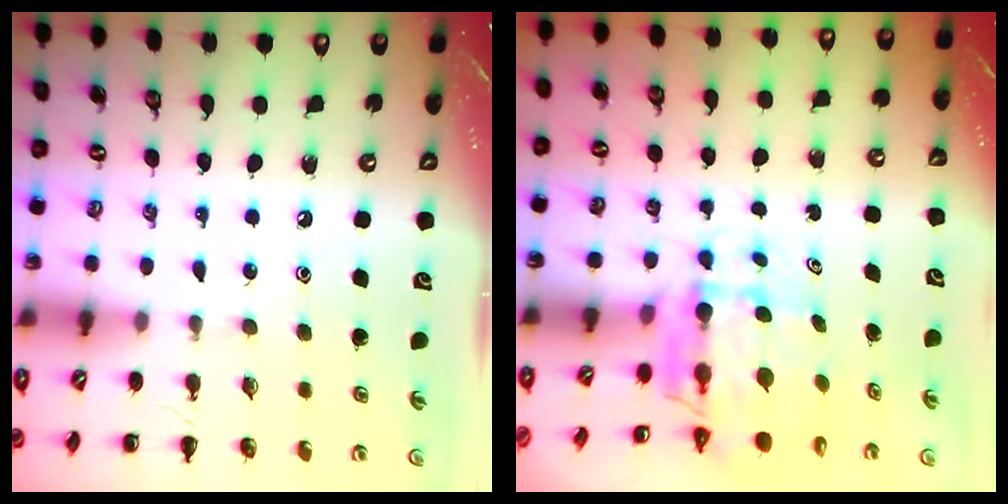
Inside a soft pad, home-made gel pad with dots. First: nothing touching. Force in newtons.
{"total": 6.2, "press": 5.9, "slide": 1.9}